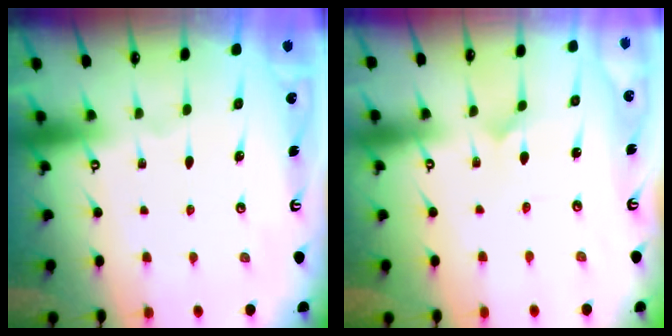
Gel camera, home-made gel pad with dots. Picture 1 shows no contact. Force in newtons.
{"total": 2.2, "press": 2.2, "slide": 0.2}